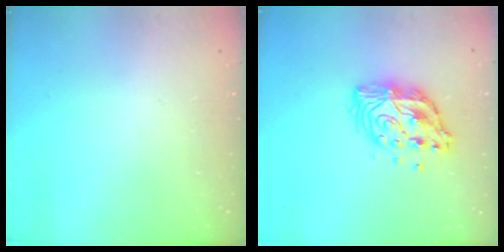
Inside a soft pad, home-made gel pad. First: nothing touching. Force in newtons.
{"total": 12.6, "press": 12.6, "slide": 1.0}